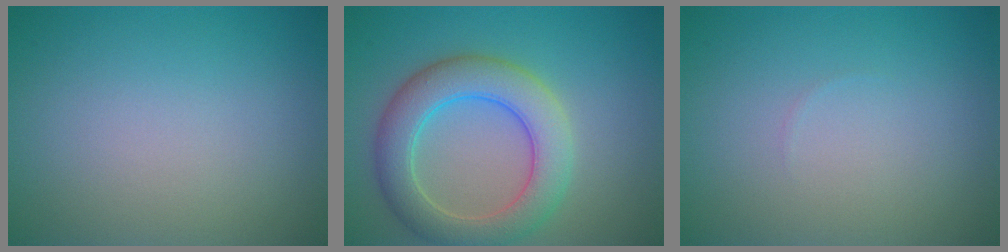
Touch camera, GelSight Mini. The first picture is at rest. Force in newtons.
{"total": 6.2, "press": 6.1, "slide": 0.5}
{"total": 0.0}